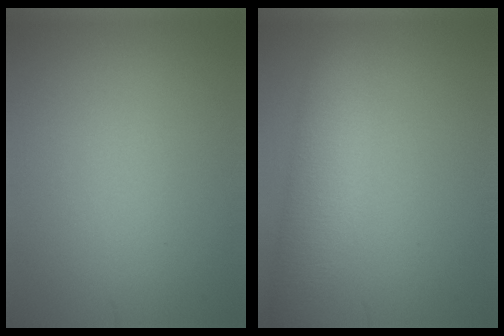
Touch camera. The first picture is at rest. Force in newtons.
{"total": 5.3, "press": 5.3, "slide": 0.1}